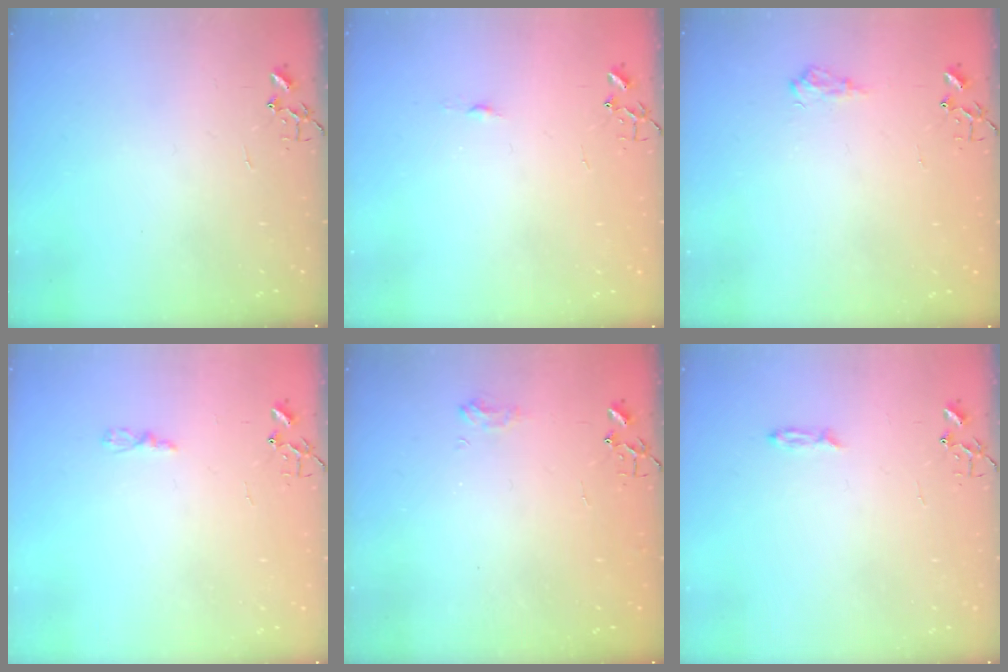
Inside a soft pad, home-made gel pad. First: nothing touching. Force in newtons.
{"total": 3.3, "press": 3.3, "slide": 0.4}
{"total": 7.4, "press": 7.4, "slide": 0.9}
{"total": 3.2, "press": 3.1, "slide": 0.4}
{"total": 7.5, "press": 7.4, "slide": 0.8}
{"total": 3.2, "press": 3.1, "slide": 0.3}